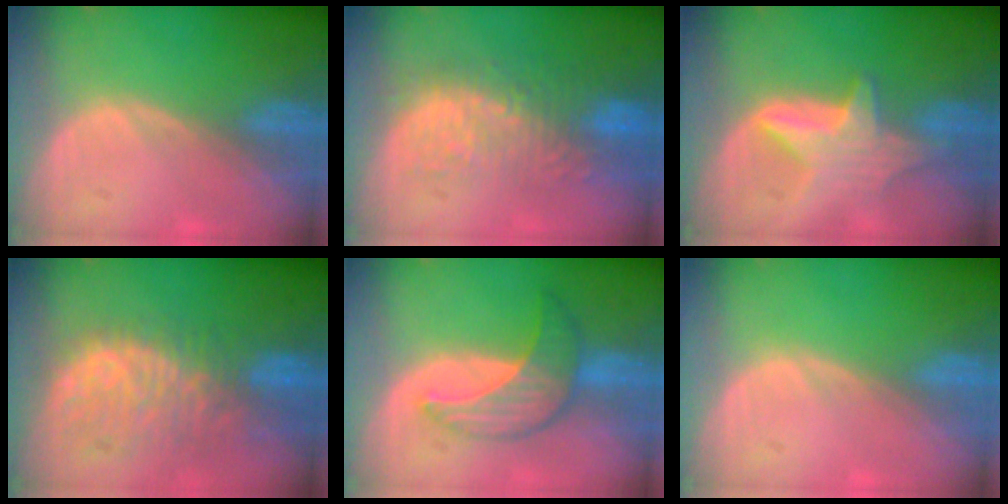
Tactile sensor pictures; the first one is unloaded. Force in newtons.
{"total": 10.3, "press": 9.1, "slide": 4.9}
{"total": 6.0, "press": 6.0, "slide": 0.8}
{"total": 10.7, "press": 9.4, "slide": 5.2}
{"total": 7.0, "press": 6.9, "slide": 1.5}
{"total": 0.0}